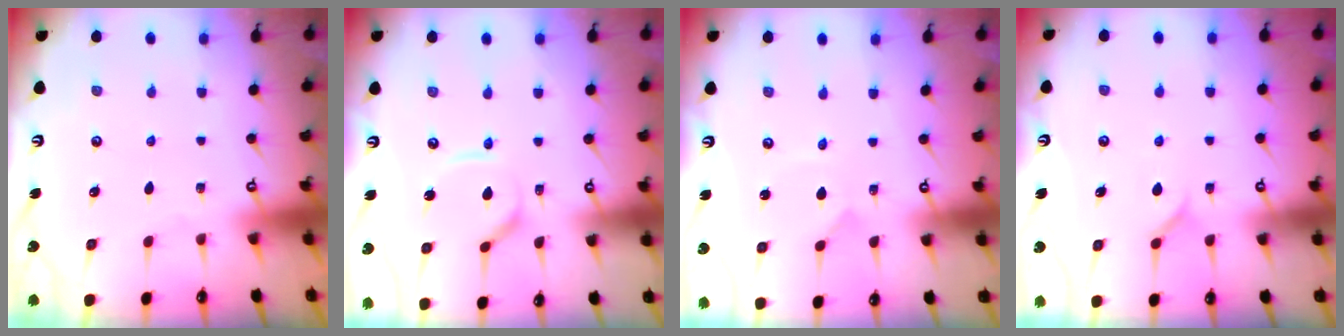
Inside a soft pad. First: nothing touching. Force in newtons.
{"total": 10.5, "press": 10.4, "slide": 1.1}
{"total": 0.0}
{"total": 8.4, "press": 8.4, "slide": 0.6}